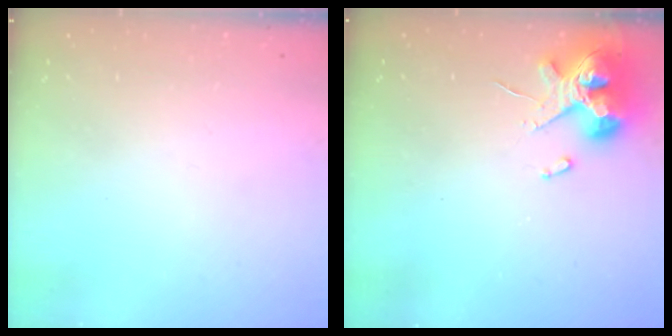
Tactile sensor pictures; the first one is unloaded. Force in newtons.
{"total": 12.7, "press": 12.5, "slide": 2.0}